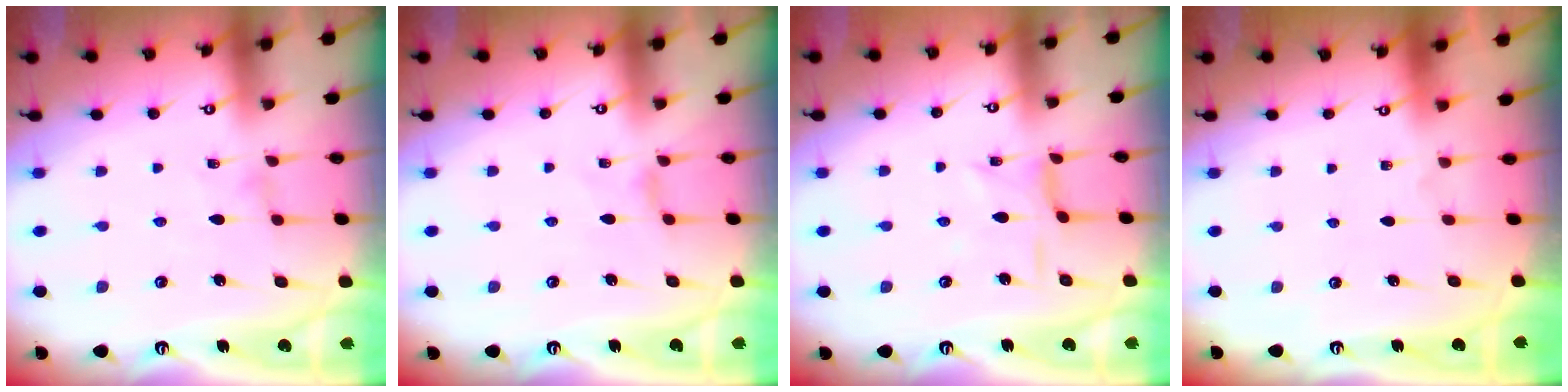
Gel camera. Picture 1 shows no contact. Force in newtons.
{"total": 0.0}
{"total": 2.3, "press": 2.3, "slide": 0.2}
{"total": 0.0}